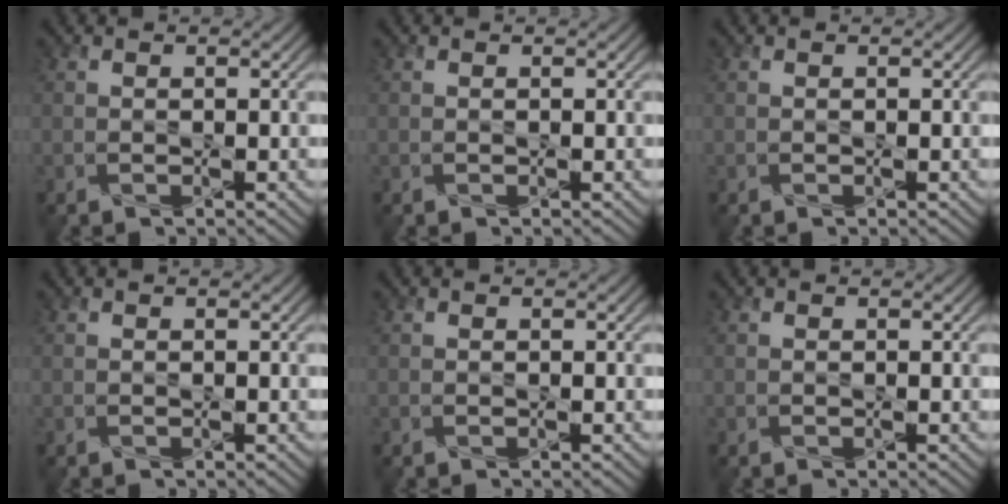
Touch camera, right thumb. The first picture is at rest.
{"total": 0.0}
{"total": 0.0}
{"total": 0.0}
{"total": 0.0}
{"total": 0.0}